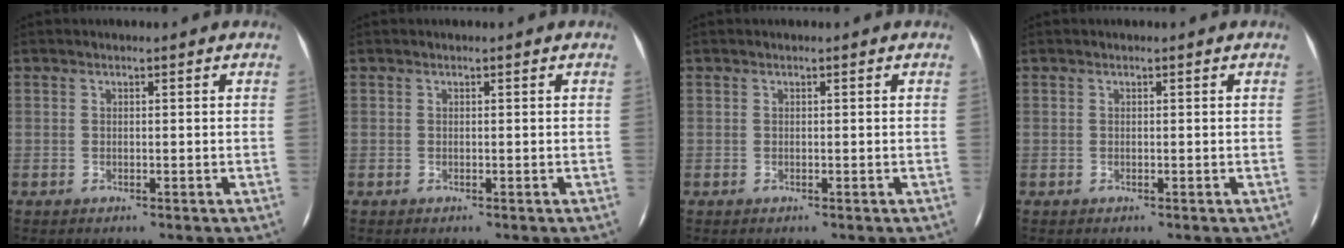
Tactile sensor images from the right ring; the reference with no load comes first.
{"total": 0.0}
{"total": 0.0}
{"total": 0.0}